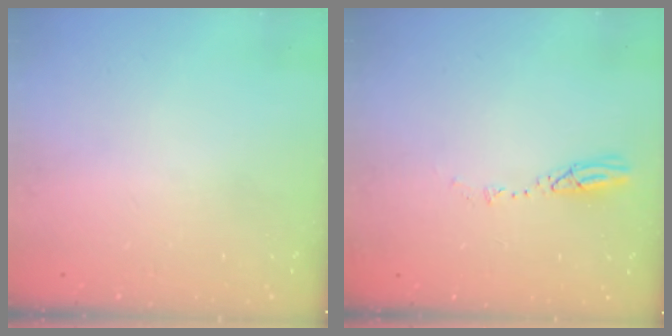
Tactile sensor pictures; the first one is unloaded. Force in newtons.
{"total": 5.2, "press": 5.2, "slide": 0.4}